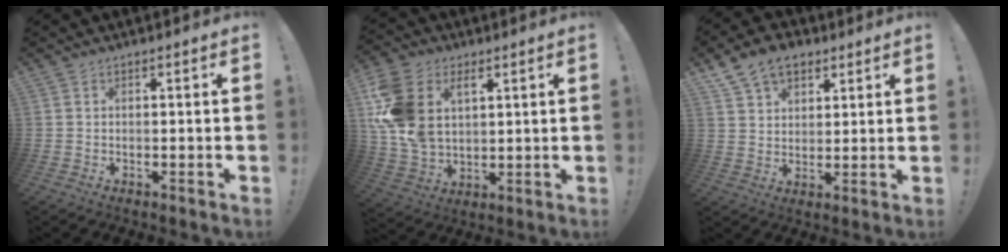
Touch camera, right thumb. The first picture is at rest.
{"total": 16.1, "force": [6.0, 11.0, 10.0], "torque": [-0.204, -0.028, 0.112]}
{"total": 10.3, "force": [6.5, 6.7, 4.4], "torque": [-0.083, -0.022, 0.129]}